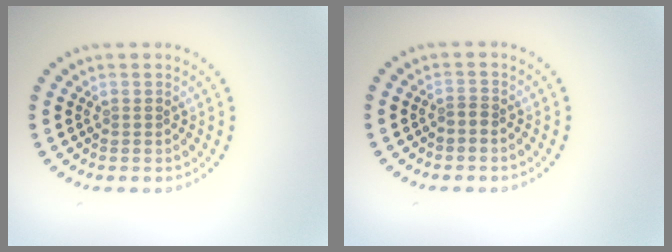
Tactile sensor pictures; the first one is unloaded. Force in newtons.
{"total": 0.6, "press": 0.4, "slide": 0.4}